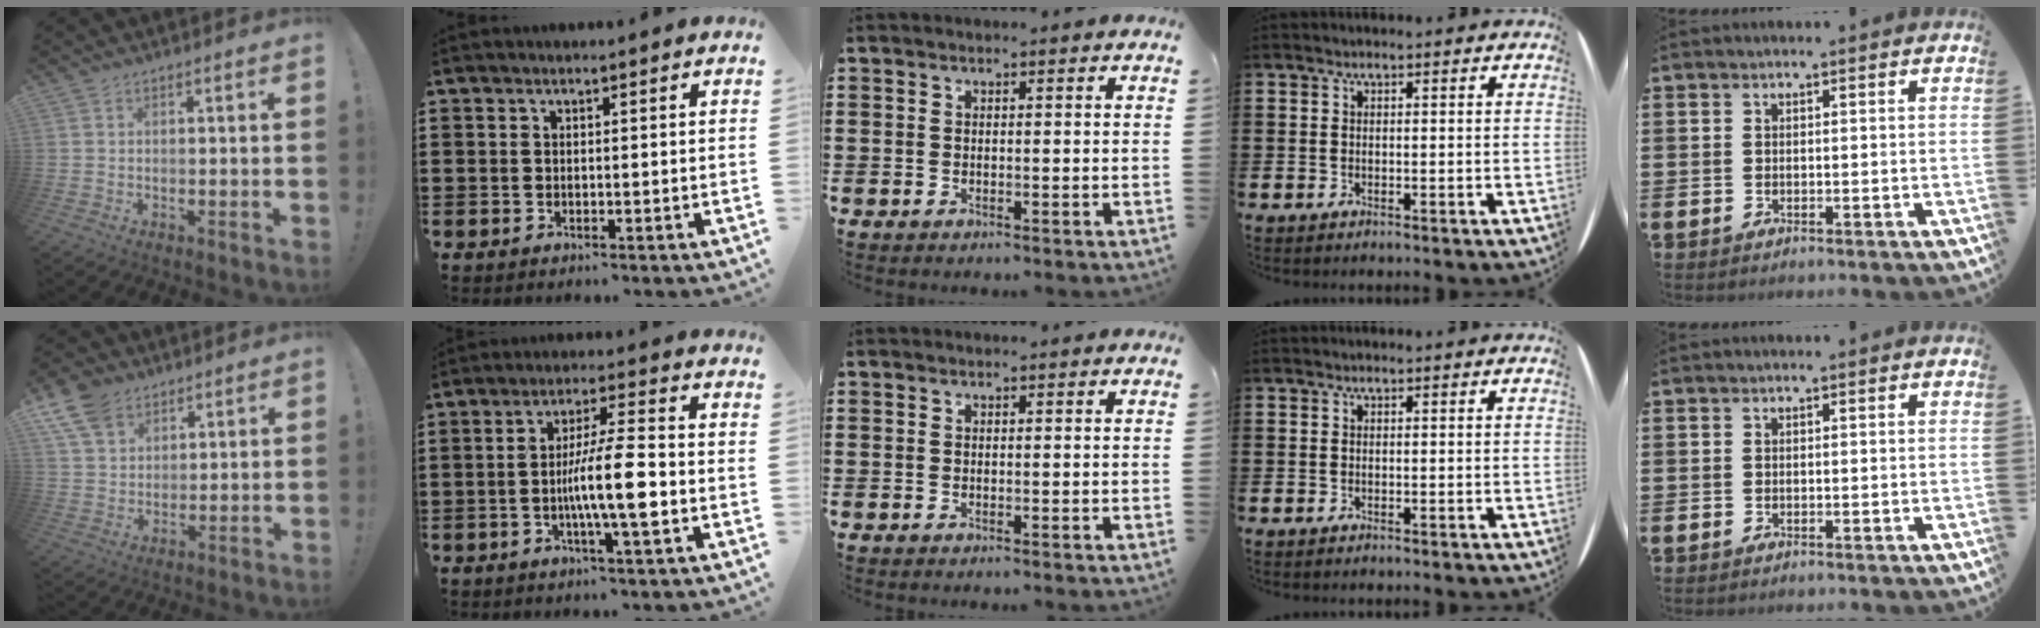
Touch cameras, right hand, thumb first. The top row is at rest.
{"thumb": {"total": 10.0, "force": [6.3, 6.6, 4.1], "torque": [-0.082, -0.024, 0.126]}, "index": {"total": 9.1, "force": [-2.0, 1.1, 8.8], "torque": [-0.154, -0.001, -0.038]}}